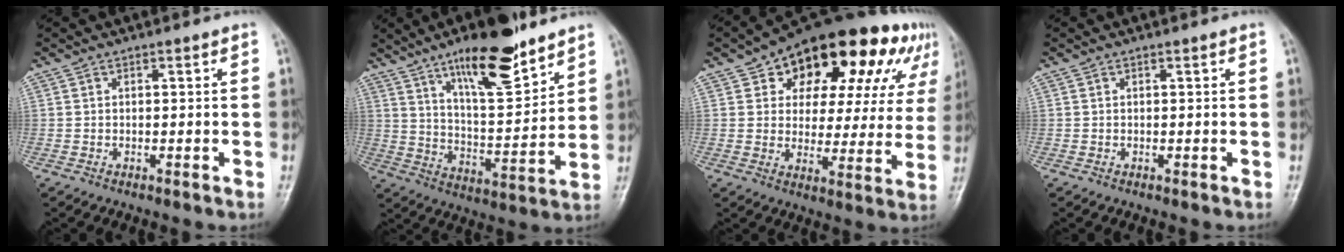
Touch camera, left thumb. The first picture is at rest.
{"total": 16.8, "force": [11.4, 4.7, 11.4], "torque": [-0.160, -0.067, 0.196]}
{"total": 24.4, "force": [13.0, 13.6, 15.6], "torque": [-0.173, 0.006, 0.179]}
{"total": 0.0}